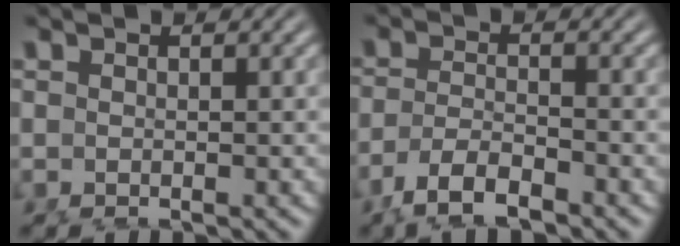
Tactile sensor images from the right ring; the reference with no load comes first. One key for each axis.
{"total": 3.1, "fx": -2.5, "fy": 0.6, "fz": 1.7, "tx": -0.038, "ty": -0.013, "tz": -0.038}